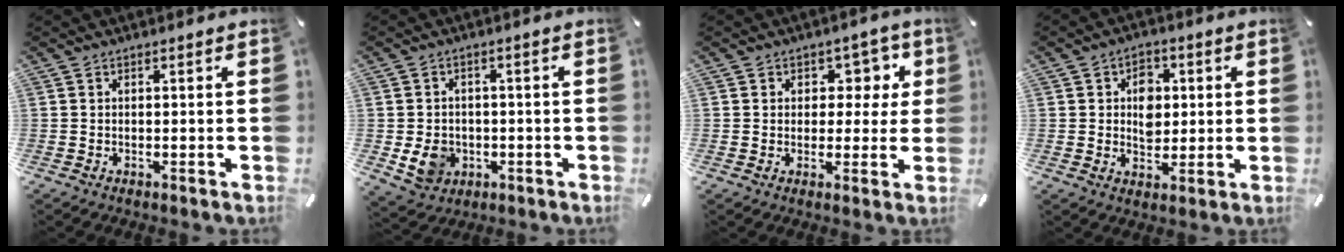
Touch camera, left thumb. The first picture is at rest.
{"total": 7.2, "force": [-1.3, 6.5, 2.9], "torque": [-0.064, 0.007, -0.023]}
{"total": 7.0, "force": [2.0, 6.2, 2.7], "torque": [-0.024, -0.011, 0.031]}
{"total": 7.0, "force": [1.0, 5.8, 3.8], "torque": [-0.042, -0.001, 0.011]}